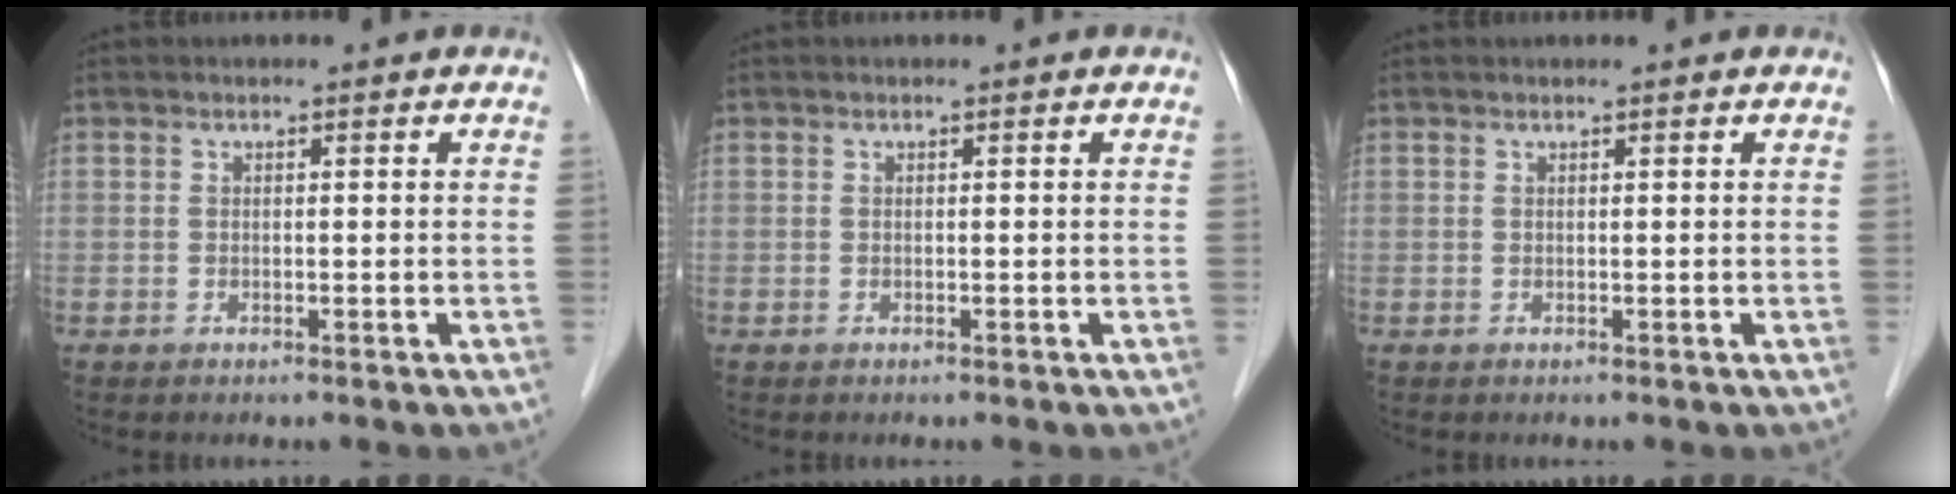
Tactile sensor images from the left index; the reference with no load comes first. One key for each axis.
{"total": 0.0}
{"total": 0.8, "fx": 0.8, "fy": 0.0, "fz": 0.2, "tx": -0.006, "ty": 0.010, "tz": 0.015}